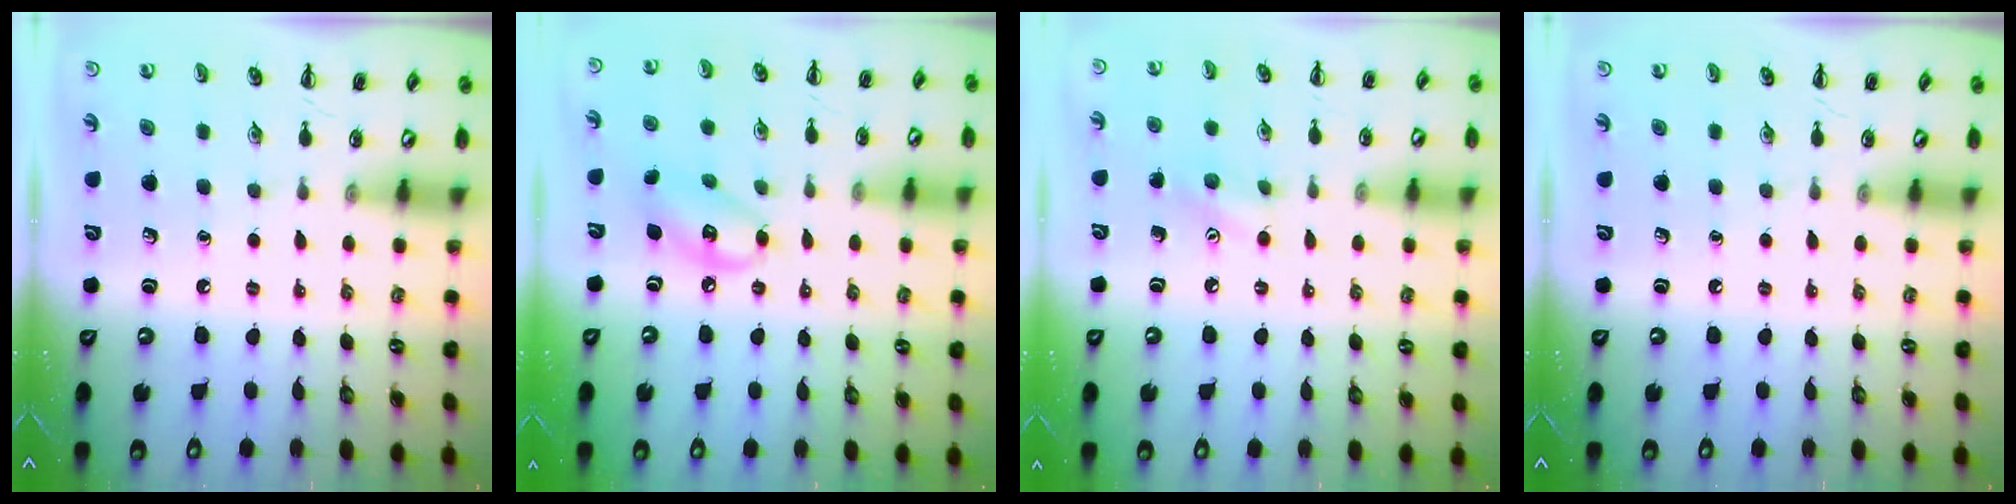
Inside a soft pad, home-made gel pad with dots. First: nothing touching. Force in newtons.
{"total": 9.4, "press": 9.2, "slide": 1.6}
{"total": 7.6, "press": 7.4, "slide": 1.8}
{"total": 0.0}